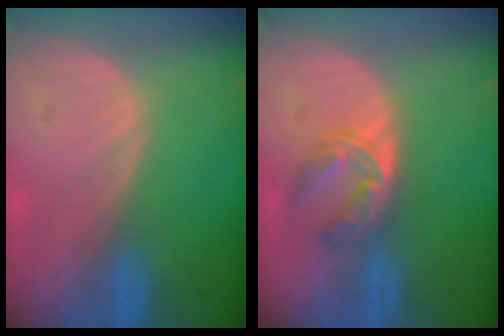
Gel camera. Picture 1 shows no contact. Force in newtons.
{"total": 5.8, "press": 4.7, "slide": 3.4}